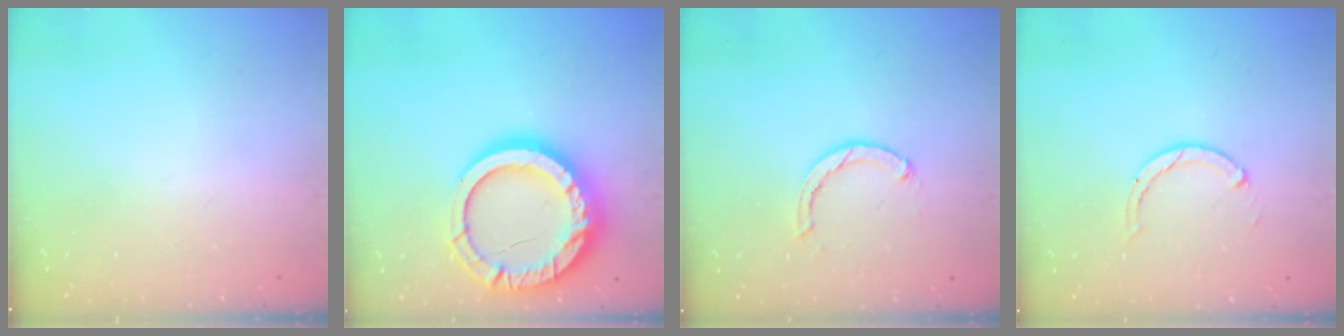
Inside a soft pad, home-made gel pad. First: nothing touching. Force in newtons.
{"total": 24.5, "press": 24.4, "slide": 2.2}
{"total": 2.3, "press": 2.3, "slide": 0.3}
{"total": 1.9, "press": 1.9, "slide": 0.2}